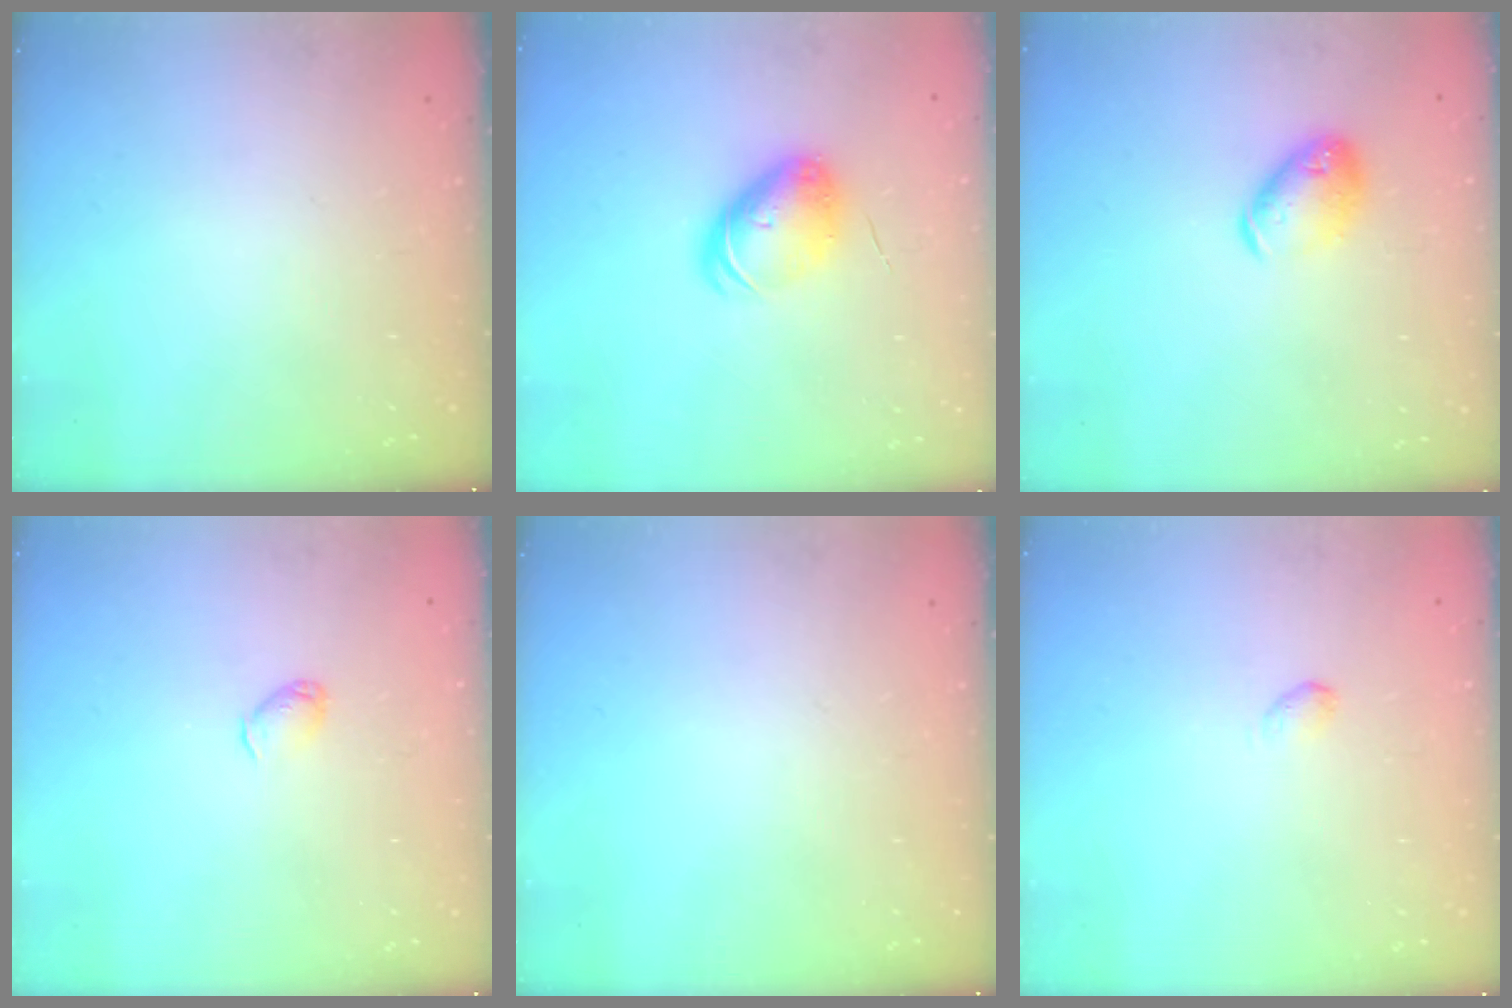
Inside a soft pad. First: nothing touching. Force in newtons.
{"total": 7.7, "press": 7.5, "slide": 1.6}
{"total": 10.3, "press": 10.2, "slide": 1.5}
{"total": 3.0, "press": 2.9, "slide": 0.7}
{"total": 0.0}
{"total": 2.8, "press": 2.7, "slide": 0.5}